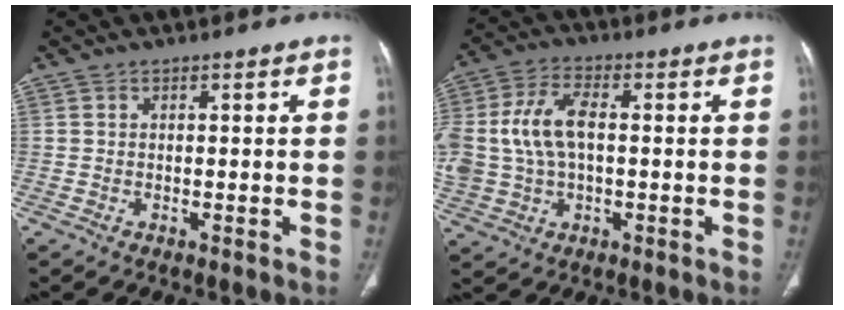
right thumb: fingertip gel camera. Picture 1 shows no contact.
{"total": 13.6, "force": [0.7, 8.4, 10.7], "torque": [-0.239, 0.021, 0.014]}